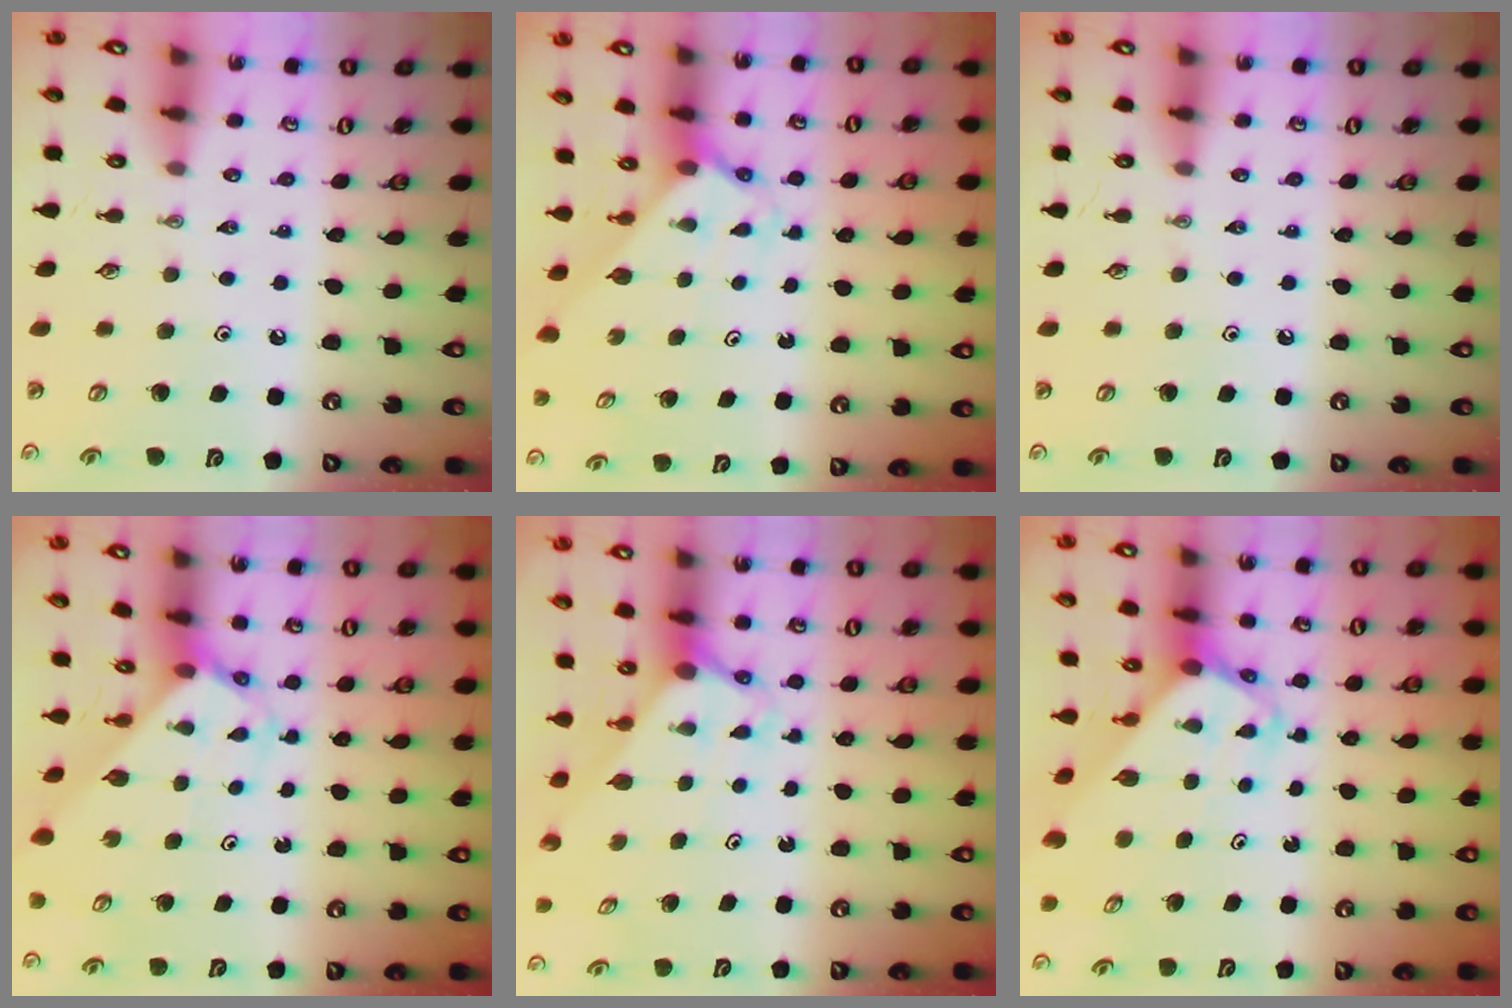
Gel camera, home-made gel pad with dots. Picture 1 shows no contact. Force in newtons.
{"total": 2.0, "press": 2.0, "slide": 0.1}
{"total": 0.0}
{"total": 2.7, "press": 2.7, "slide": 0.1}
{"total": 2.9, "press": 2.9, "slide": 0.0}
{"total": 3.0, "press": 3.0, "slide": 0.1}